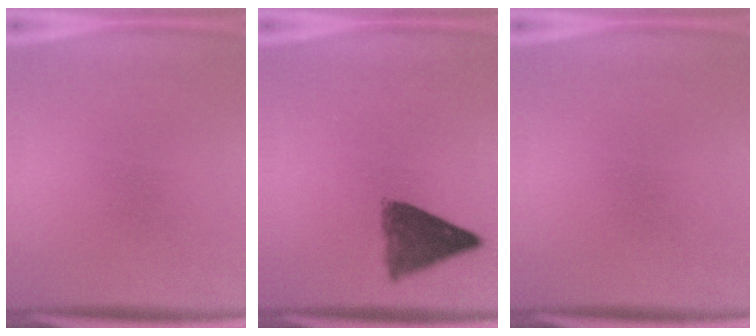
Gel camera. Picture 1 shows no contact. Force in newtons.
{"total": 7.7}
{"total": 0.0}